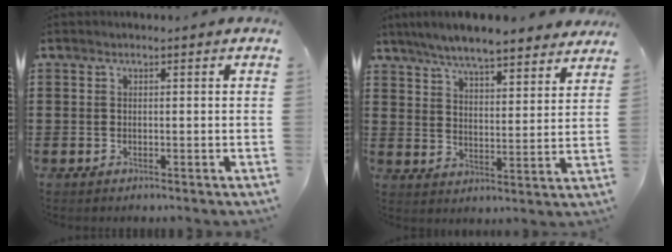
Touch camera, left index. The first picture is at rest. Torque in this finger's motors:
{"motor_torque": [1.05, -1.09, 0.51, 0.21]}